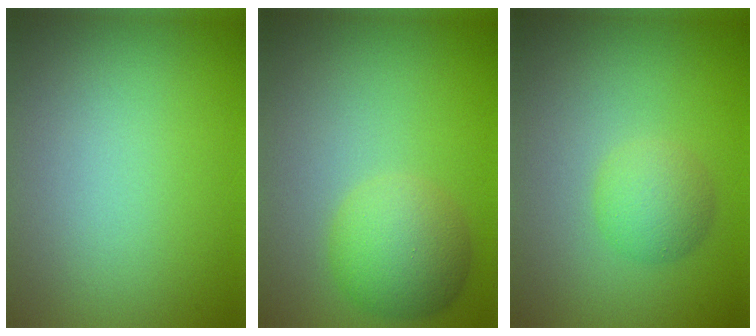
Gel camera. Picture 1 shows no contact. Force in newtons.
{"total": 4.4, "press": 4.4, "slide": 0.1}
{"total": 2.6, "press": 2.6, "slide": 0.1}